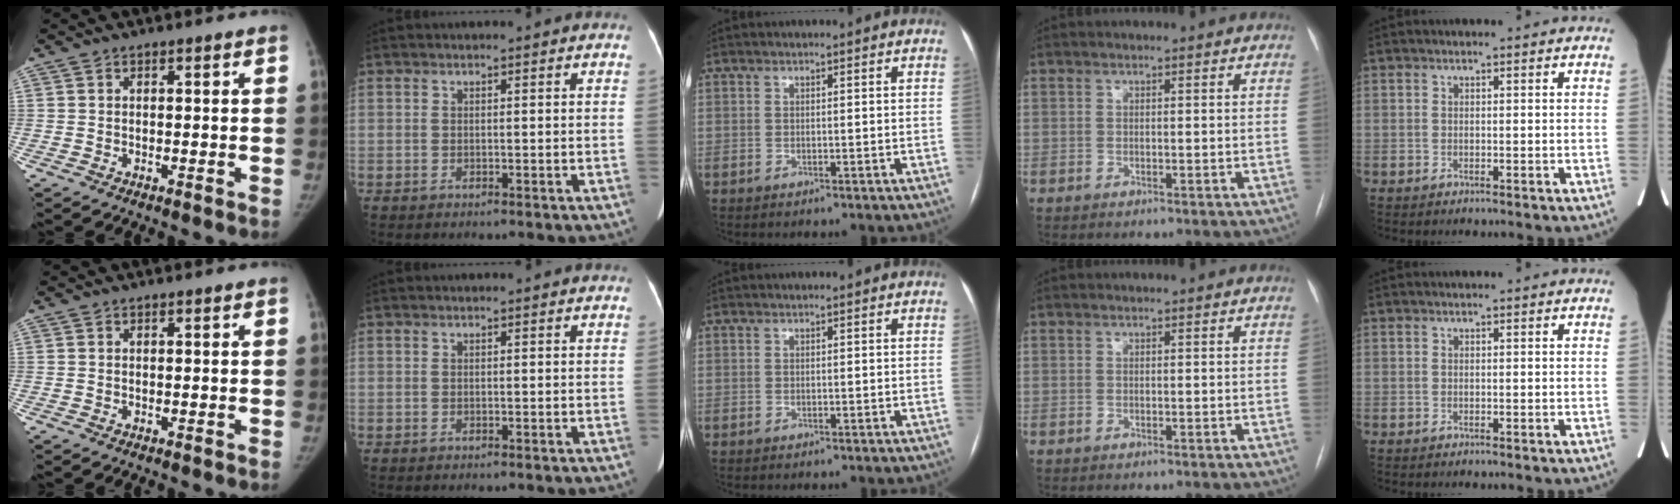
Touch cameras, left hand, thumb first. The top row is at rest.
{}